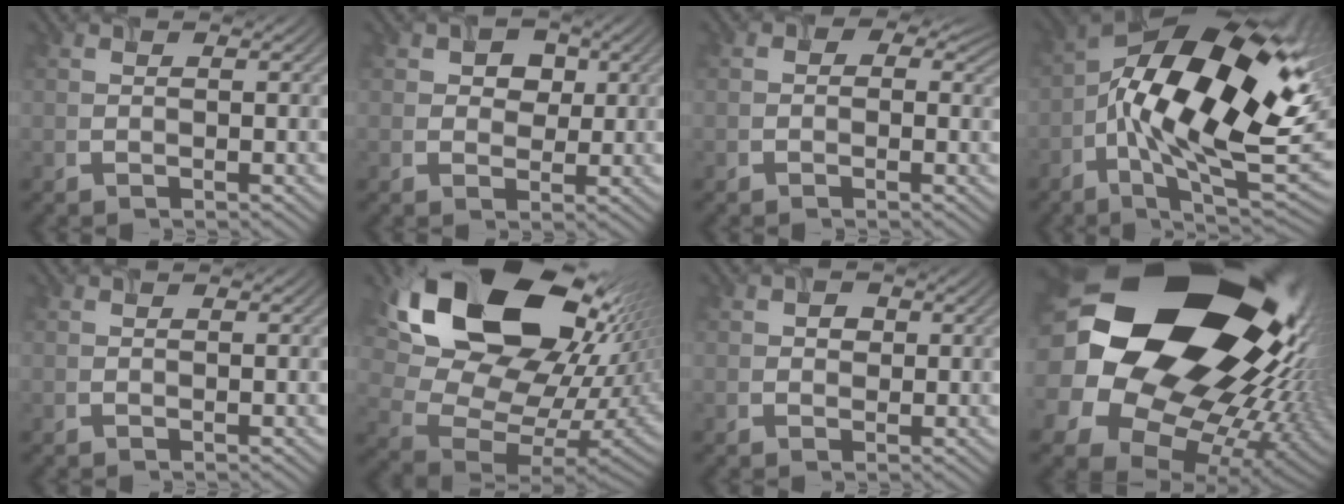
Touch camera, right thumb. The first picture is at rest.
{"total": 3.2, "force": [0.9, 2.6, 1.6], "torque": [-0.023, 0.002, 0.006]}
{"total": 2.4, "force": [0.2, 2.0, 1.4], "torque": [-0.029, 0.005, -0.011]}
{"total": 18.9, "force": [-0.4, 8.7, 16.7], "torque": [-0.289, 0.001, -0.013]}
{"total": 0.0}
{"total": 20.2, "force": [9.6, 12.9, 12.3], "torque": [-0.265, 0.014, 0.197]}
{"total": 1.2, "force": [0.2, 1.1, 0.5], "torque": [-0.008, 0.000, 0.000]}
{"total": 26.1, "force": [7.7, 20.6, 14.1], "torque": [-0.318, -0.028, 0.149]}